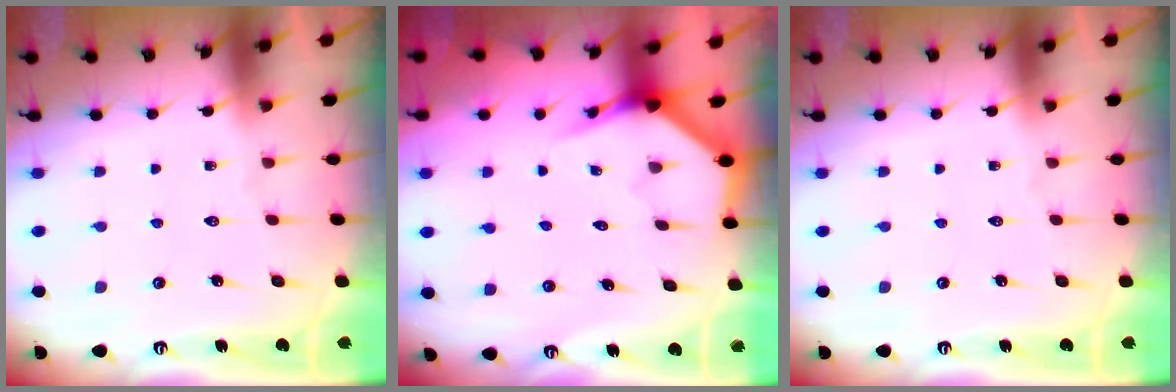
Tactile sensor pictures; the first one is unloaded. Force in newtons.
{"total": 3.8, "press": 3.8, "slide": 0.2}
{"total": 0.0}